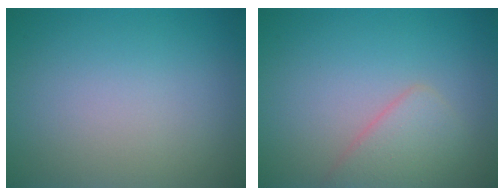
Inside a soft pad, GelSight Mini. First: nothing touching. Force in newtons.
{"total": 2.6, "press": 2.6, "slide": 0.1}